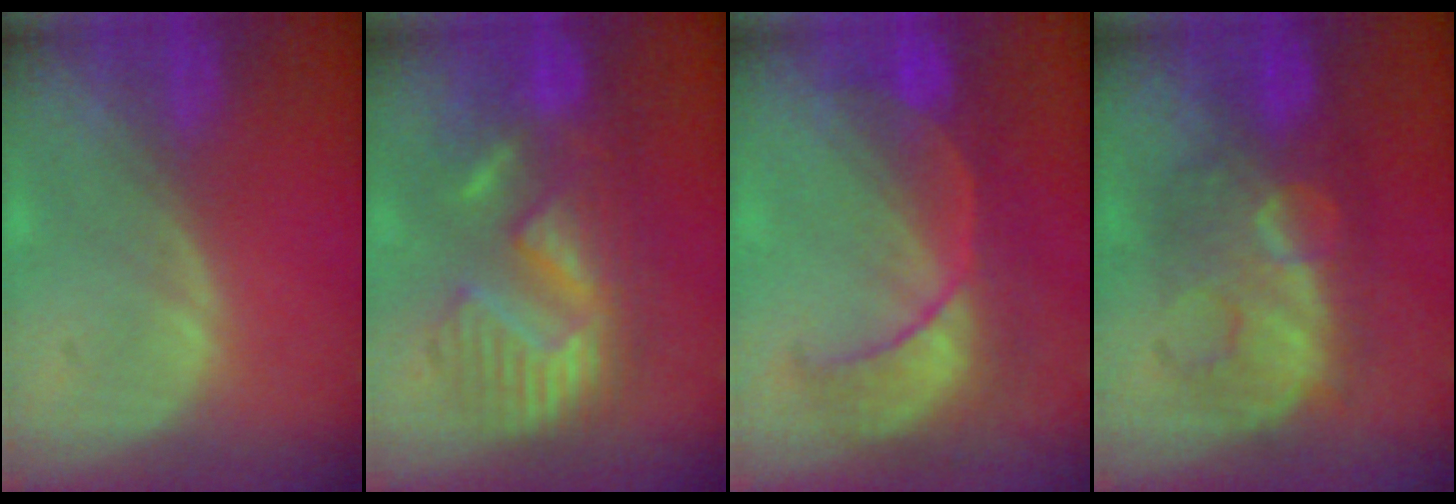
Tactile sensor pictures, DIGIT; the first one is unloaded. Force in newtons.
{"total": 9.6, "press": 9.6, "slide": 0.3}
{"total": 8.1, "press": 8.0, "slide": 1.5}
{"total": 8.2, "press": 8.2, "slide": 0.0}